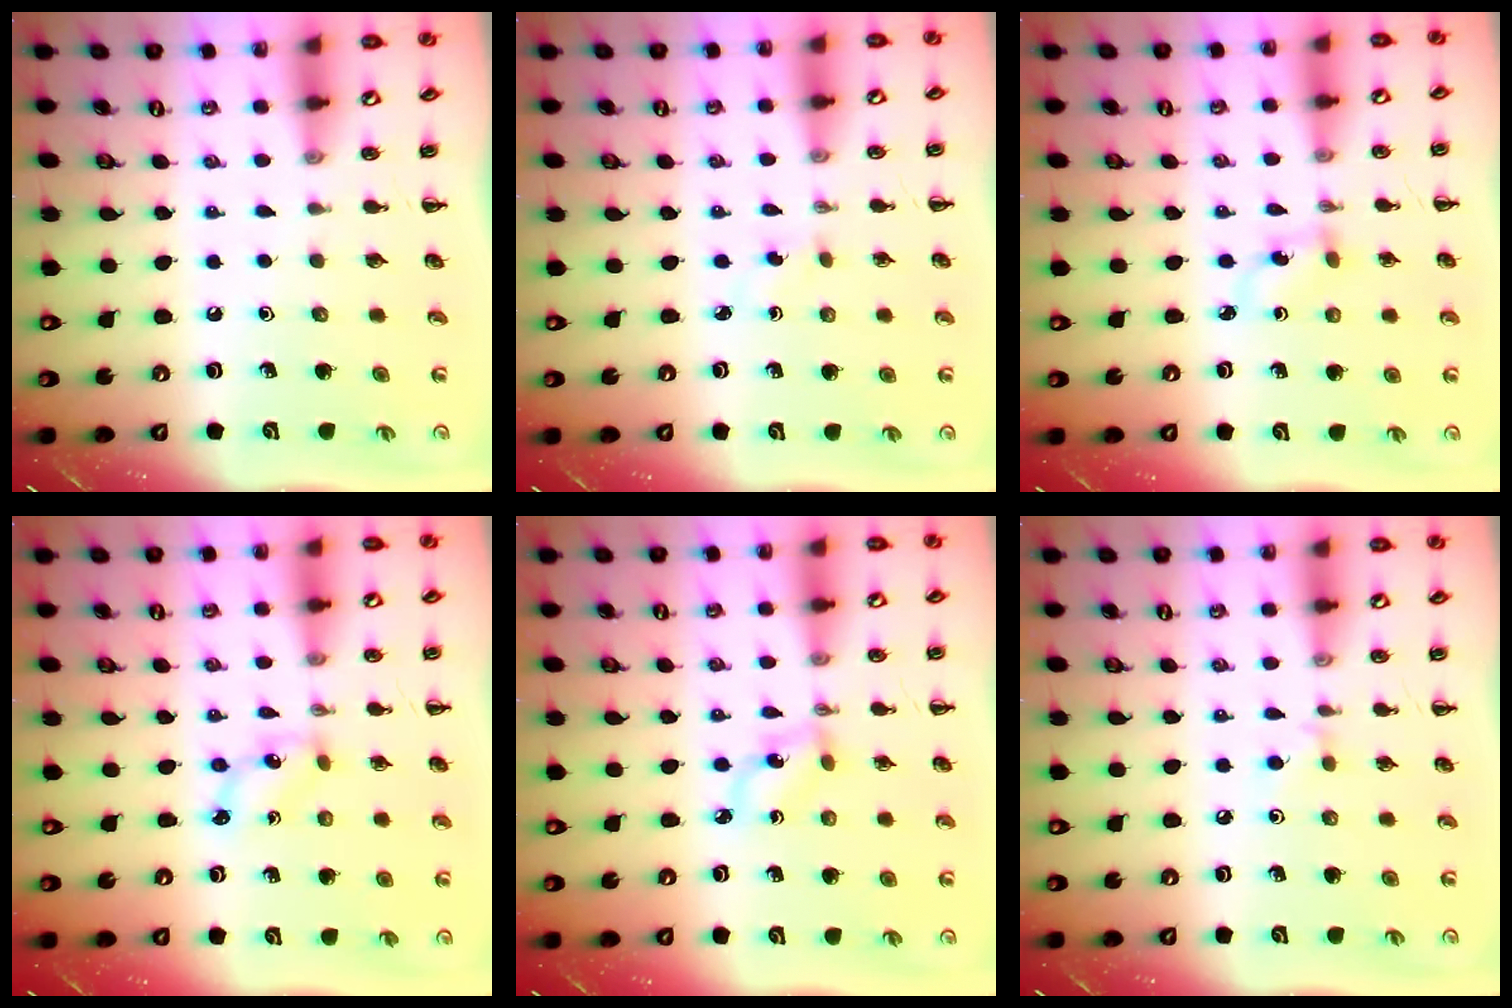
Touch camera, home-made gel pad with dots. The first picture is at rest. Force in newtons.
{"total": 1.3, "press": 1.1, "slide": 0.7}
{"total": 2.6, "press": 2.3, "slide": 1.1}
{"total": 1.6, "press": 1.5, "slide": 0.3}
{"total": 2.0, "press": 2.0, "slide": 0.5}
{"total": 3.6, "press": 3.4, "slide": 1.3}